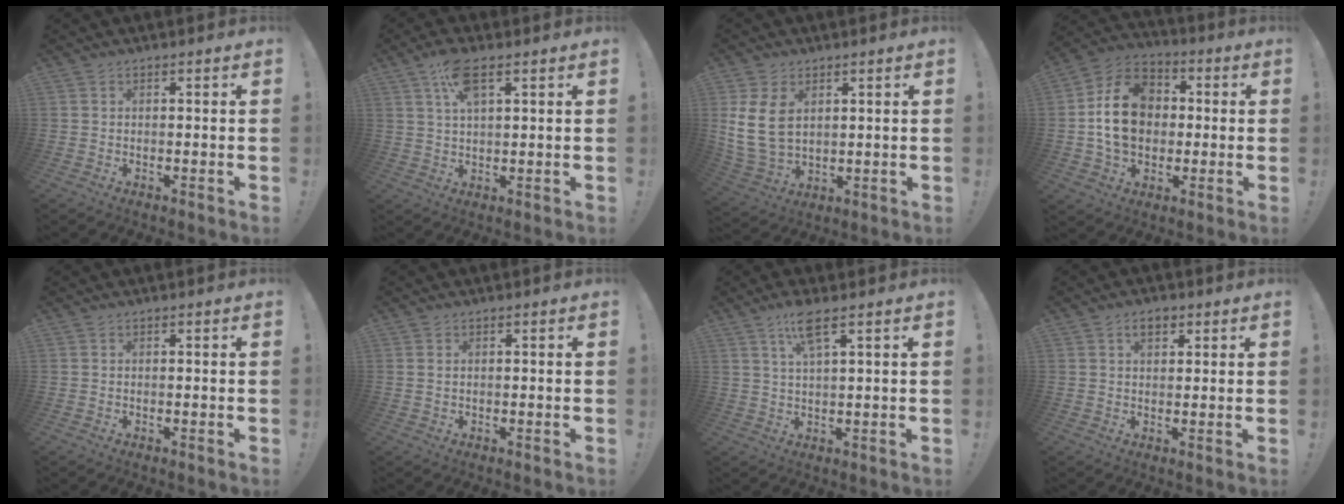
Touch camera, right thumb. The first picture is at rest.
{"total": 7.8, "force": [3.7, 2.8, 6.2], "torque": [-0.110, -0.002, 0.066]}
{"total": 10.8, "force": [3.0, 7.5, 7.2], "torque": [-0.138, -0.010, 0.060]}
{"total": 17.8, "force": [0.8, 14.0, 10.9], "torque": [-0.178, 0.018, 0.020]}
{"total": 0.0}
{"total": 0.5, "force": [0.3, 0.2, 0.4], "torque": [-0.008, 0.000, 0.007]}
{"total": 7.0, "force": [3.9, 1.3, 5.6], "torque": [-0.101, -0.007, 0.064]}
{"total": 3.8, "force": [1.9, 2.3, 2.3], "torque": [-0.031, 0.002, 0.031]}